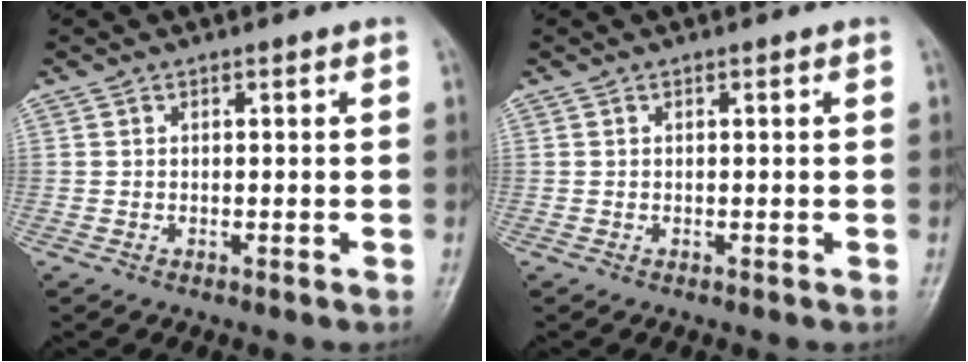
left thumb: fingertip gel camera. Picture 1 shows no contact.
{"total": 0.0}